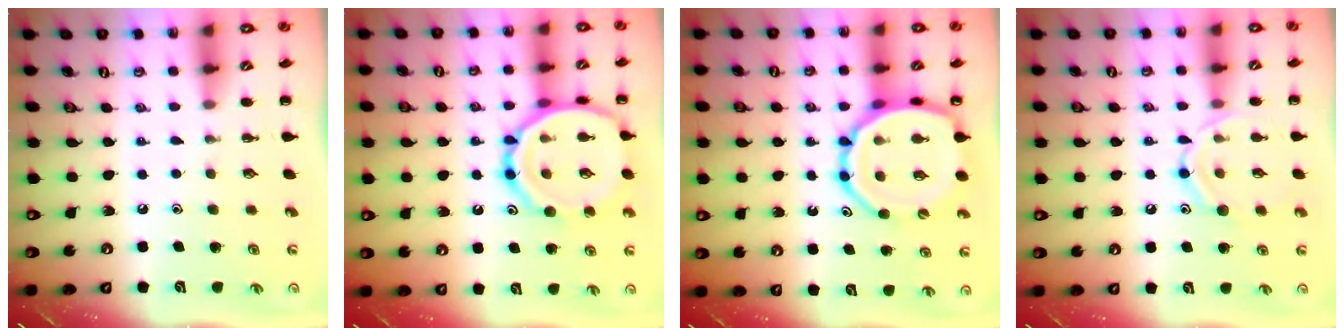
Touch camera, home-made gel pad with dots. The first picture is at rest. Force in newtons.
{"total": 19.3, "press": 19.3, "slide": 1.6}
{"total": 15.8, "press": 15.5, "slide": 2.9}
{"total": 11.9, "press": 11.9, "slide": 0.8}